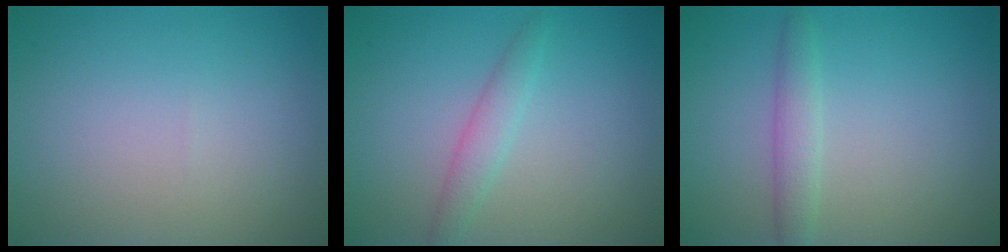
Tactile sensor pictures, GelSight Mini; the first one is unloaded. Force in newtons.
{"total": 1.9, "press": 1.9, "slide": 0.1}
{"total": 1.9, "press": 1.9, "slide": 0.0}